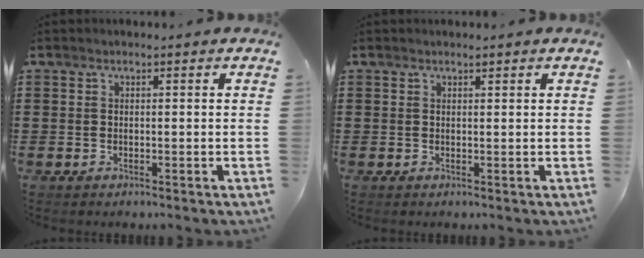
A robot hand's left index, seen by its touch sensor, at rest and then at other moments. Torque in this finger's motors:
{"motor_torque": [2.14, 0.00, 0.08, 0.03]}